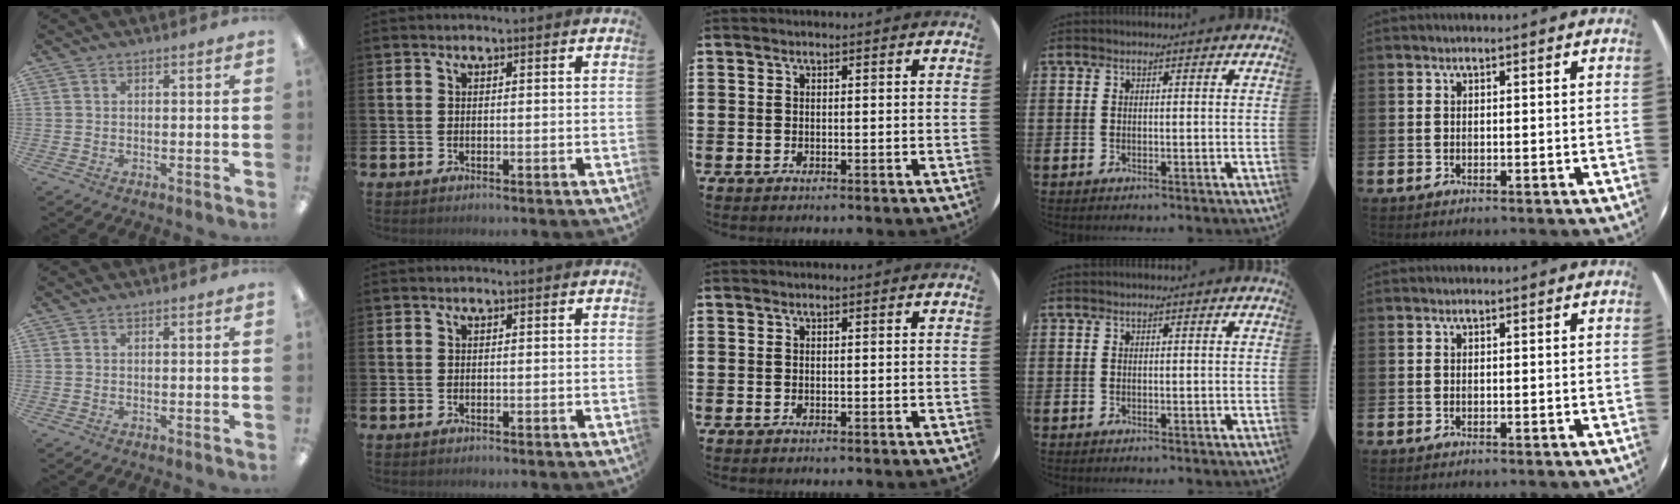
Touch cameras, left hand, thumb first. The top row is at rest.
{}